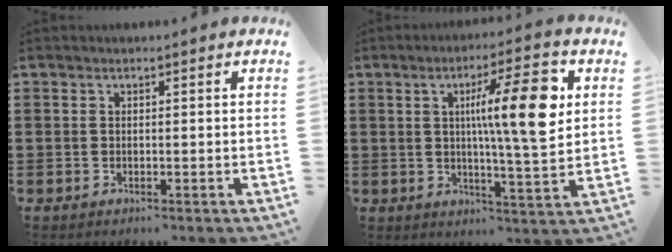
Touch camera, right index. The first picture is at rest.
{"total": 12.3, "force": [3.4, 1.6, 11.7], "torque": [-0.193, -0.001, 0.044]}